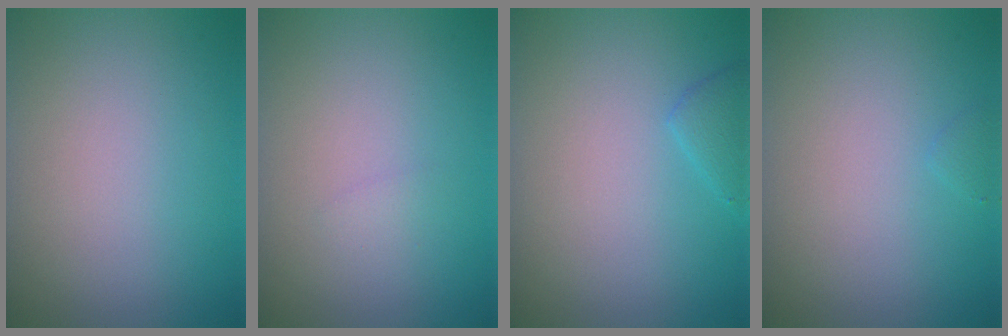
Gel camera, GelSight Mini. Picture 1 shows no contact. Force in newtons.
{"total": 0.6, "press": 0.6, "slide": 0.0}
{"total": 1.5, "press": 1.5, "slide": 0.1}
{"total": 0.5, "press": 0.5, "slide": 0.0}